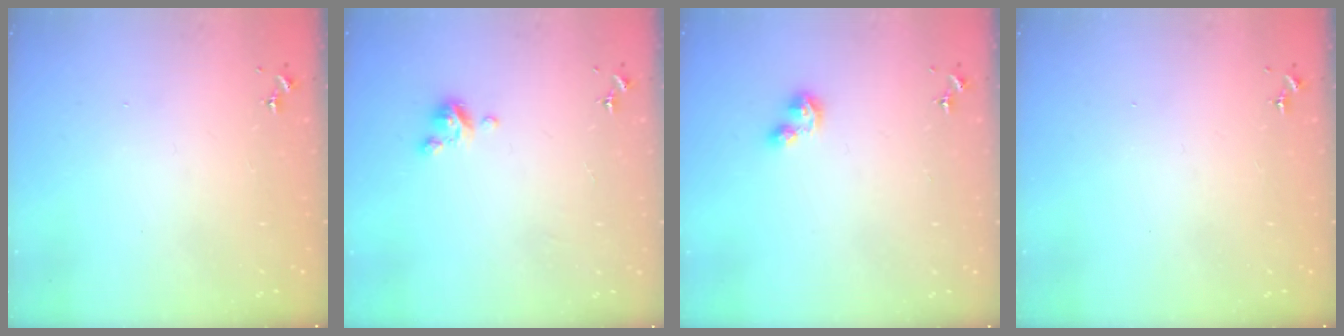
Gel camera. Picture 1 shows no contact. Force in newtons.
{"total": 4.8, "press": 4.8, "slide": 0.3}
{"total": 4.0, "press": 4.0, "slide": 0.5}
{"total": 0.0}